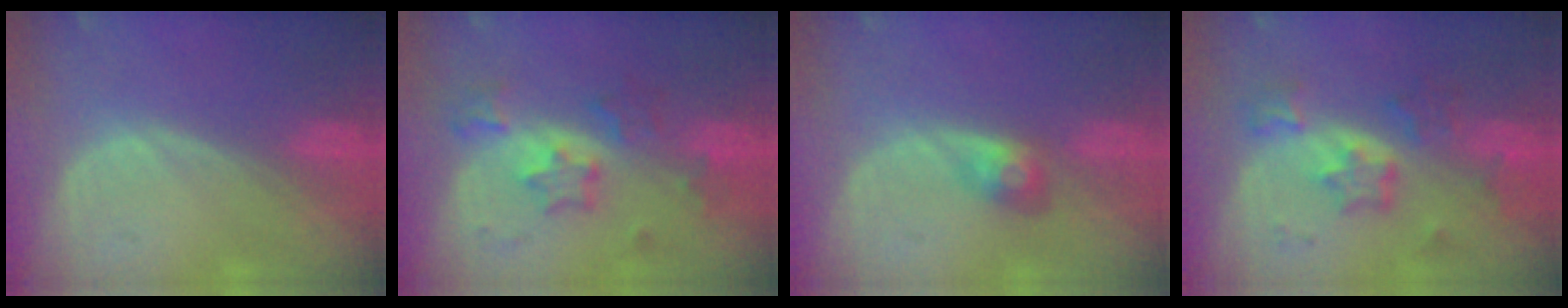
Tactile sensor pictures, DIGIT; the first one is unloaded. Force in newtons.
{"total": 6.1, "press": 5.9, "slide": 1.4}
{"total": 2.9, "press": 2.7, "slide": 1.2}
{"total": 7.1, "press": 6.5, "slide": 2.9}